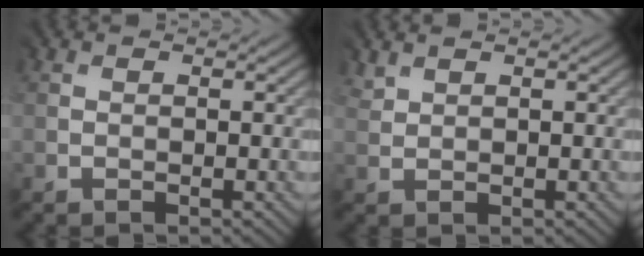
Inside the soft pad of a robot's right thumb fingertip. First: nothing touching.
{"total": 2.5, "force": [2.4, 0.8, 0.4], "torque": [-0.022, 0.003, 0.048]}